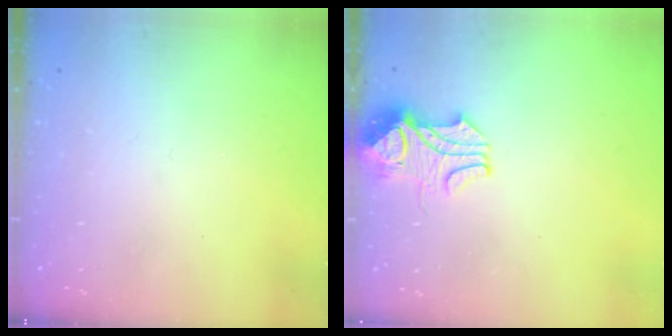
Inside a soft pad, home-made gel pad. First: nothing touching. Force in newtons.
{"total": 2.5, "press": 2.4, "slide": 0.8}